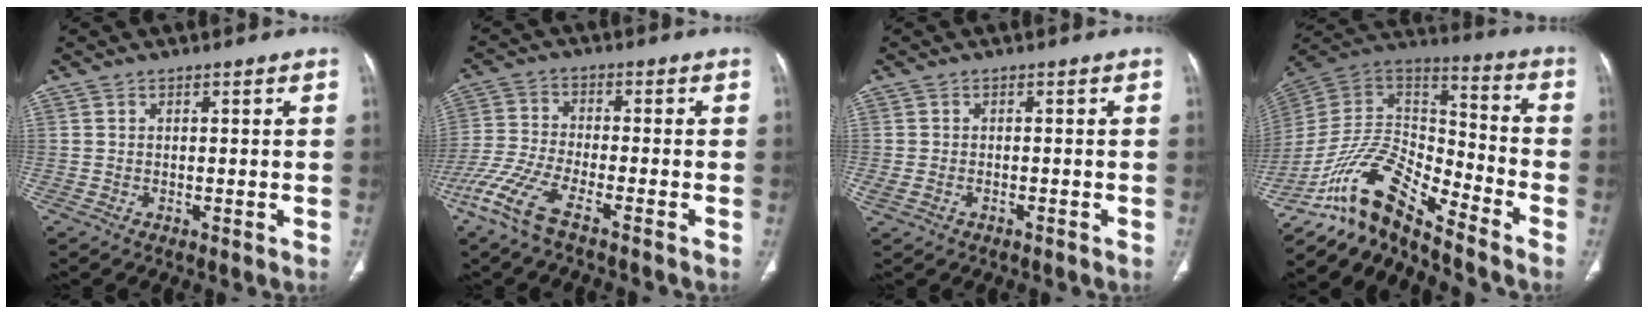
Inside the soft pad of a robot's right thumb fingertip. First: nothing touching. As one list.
[{"total": 9.4, "force": [-6.1, 2.0, 6.9], "torque": [-0.176, 0.005, -0.132]}, {"total": 2.3, "force": [-0.9, 1.4, 1.6], "torque": [-0.047, 0.013, -0.009]}, {"total": 16.3, "force": [-13.6, 3.8, 8.2], "torque": [-0.146, 0.100, -0.257]}]